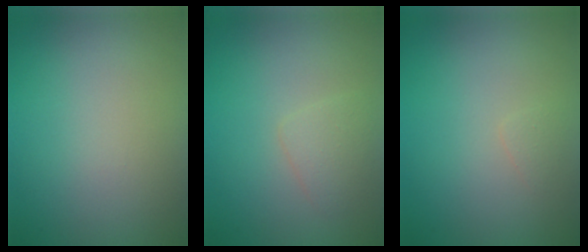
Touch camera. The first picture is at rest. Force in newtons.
{"total": 1.5, "press": 1.5, "slide": 0.1}
{"total": 0.6, "press": 0.6, "slide": 0.1}